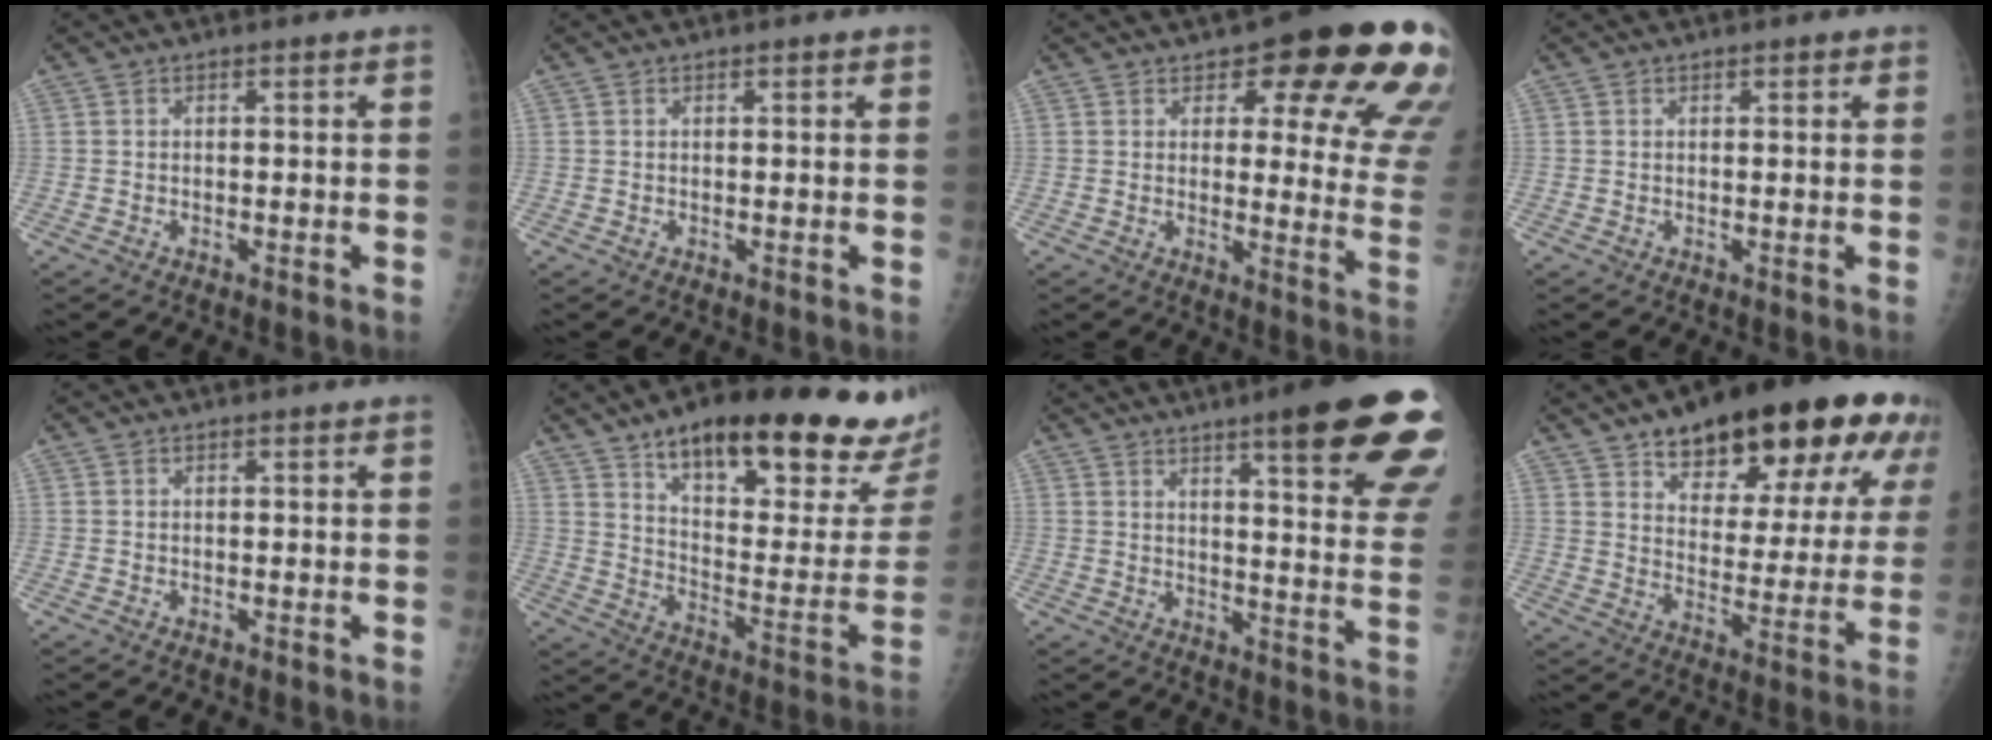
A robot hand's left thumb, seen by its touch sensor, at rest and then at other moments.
{"total": 0.6, "force": [0.4, 0.2, 0.4], "torque": [-0.004, -0.001, 0.004]}
{"total": 20.7, "force": [11.4, 7.1, 15.7], "torque": [-0.150, -0.050, 0.128]}
{"total": 1.1, "force": [0.7, 0.5, 0.7], "torque": [-0.004, -0.001, 0.006]}
{"total": 0.0}
{"total": 32.0, "force": [20.2, 9.7, 22.8], "torque": [-0.281, -0.056, 0.294]}
{"total": 23.0, "force": [14.1, 3.6, 17.8], "torque": [-0.193, -0.051, 0.176]}
{"total": 28.0, "force": [17.3, 10.6, 19.2], "torque": [-0.235, -0.047, 0.248]}